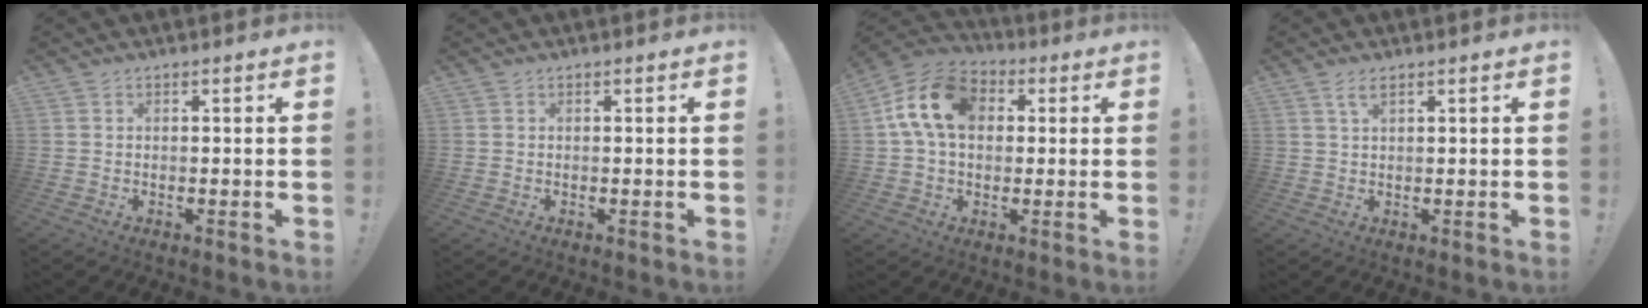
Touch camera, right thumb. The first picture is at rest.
{"total": 0.0}
{"total": 15.4, "force": [3.4, 10.7, 10.6], "torque": [-0.178, 0.013, 0.065]}
{"total": 2.7, "force": [1.5, 0.8, 2.1], "torque": [-0.037, -0.002, 0.026]}